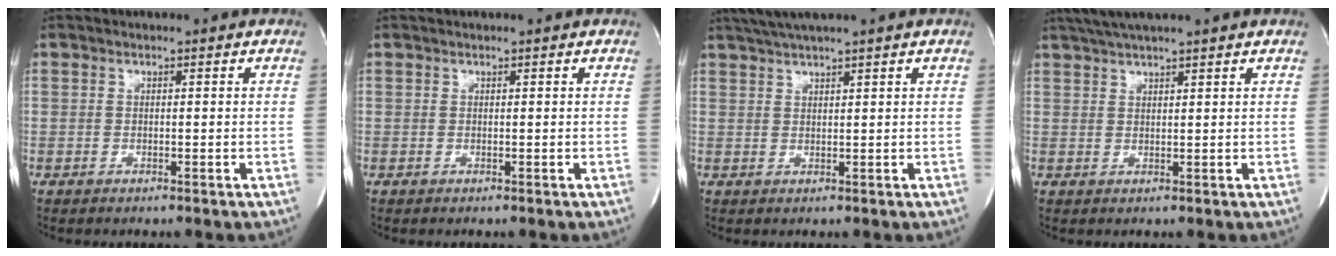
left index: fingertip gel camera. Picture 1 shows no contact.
{"total": 0.5, "force": [0.5, 0.0, 0.1], "torque": [-0.002, 0.002, 0.005]}
{"total": 4.5, "force": [3.6, -1.0, 2.5], "torque": [-0.048, 0.015, 0.069]}
{"total": 6.0, "force": [5.1, -0.7, 3.2], "torque": [-0.057, 0.026, 0.084]}